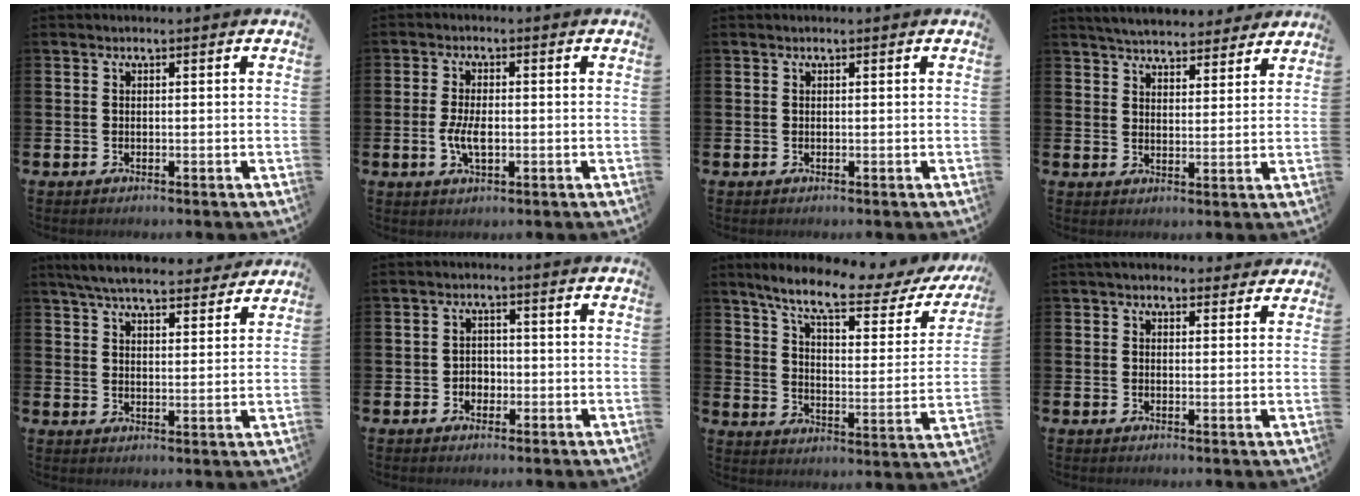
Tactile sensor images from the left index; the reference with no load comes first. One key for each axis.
{"total": 4.1, "fx": -0.5, "fy": 1.9, "fz": 3.6, "tx": -0.070, "ty": 0.000, "tz": -0.012}
{"total": 0.0}
{"total": 5.0, "fx": 4.9, "fy": 0.9, "fz": 0.3, "tx": -0.023, "ty": -0.028, "tz": 0.087}
{"total": 6.6, "fx": 6.2, "fy": 1.1, "fz": 1.9, "tx": -0.047, "ty": -0.033, "tz": 0.109}
{"total": 2.1, "fx": -0.8, "fy": 1.9, "fz": 0.7, "tx": -0.006, "ty": 0.002, "tz": -0.021}
{"total": 9.7, "fx": 7.8, "fy": 1.9, "fz": 5.4, "tx": -0.132, "ty": -0.044, "tz": 0.128}
{"total": 2.9, "fx": 2.7, "fy": 1.0, "fz": 0.5, "tx": -0.005, "ty": -0.008, "tz": 0.048}